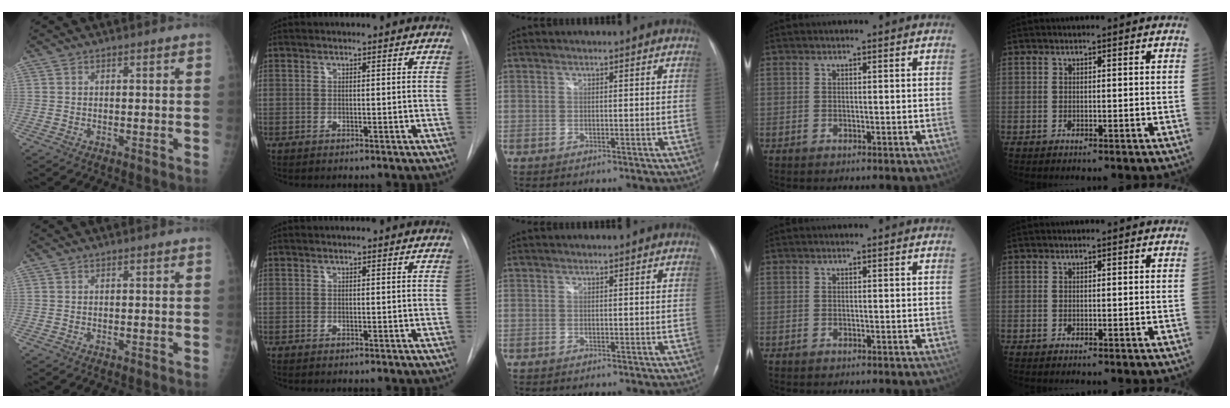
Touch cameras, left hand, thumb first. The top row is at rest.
{}